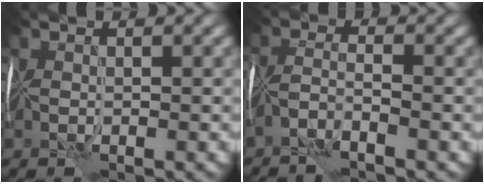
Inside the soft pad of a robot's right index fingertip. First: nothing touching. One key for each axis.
{"total": 1.9, "fx": -1.6, "fy": -0.2, "fz": 1.0, "tx": -0.027, "ty": 0.007, "tz": -0.043}